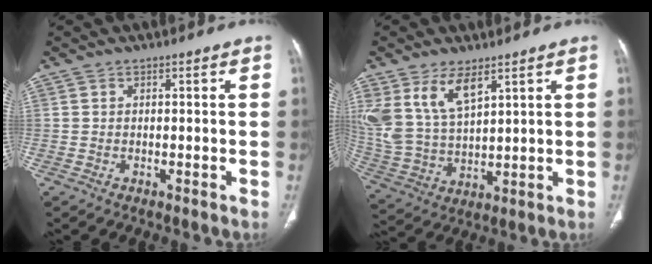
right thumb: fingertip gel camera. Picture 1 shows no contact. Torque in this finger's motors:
{"motor_torque": [0.12, 0.31, 0.77, 0.99, 0.13]}